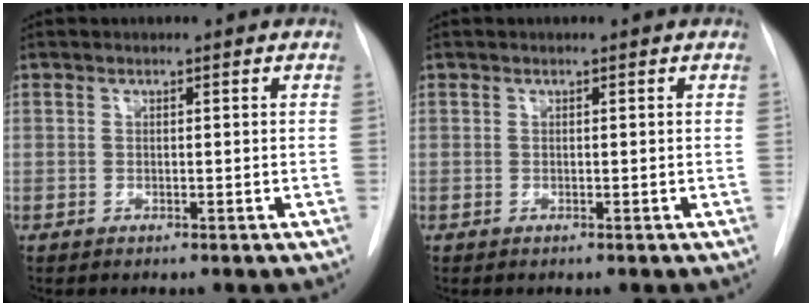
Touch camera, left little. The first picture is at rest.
{"total": 0.0}